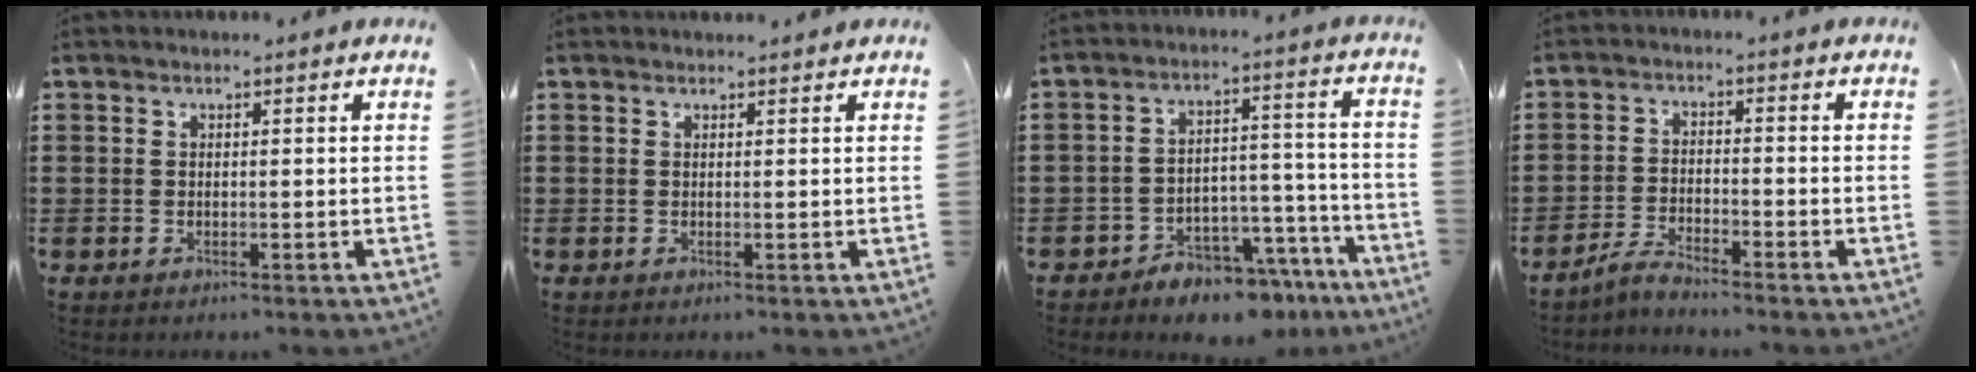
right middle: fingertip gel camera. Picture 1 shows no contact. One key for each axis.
{"total": 0.7, "fx": 0.7, "fy": 0.1, "fz": 0.0, "tx": 0.005, "ty": -0.002, "tz": 0.012}
{"total": 6.4, "fx": -6.1, "fy": 1.6, "fz": 0.9, "tx": -0.013, "ty": 0.025, "tz": -0.117}
{"total": 3.1, "fx": -2.9, "fy": 0.0, "fz": 1.0, "tx": -0.036, "ty": -0.001, "tz": -0.062}